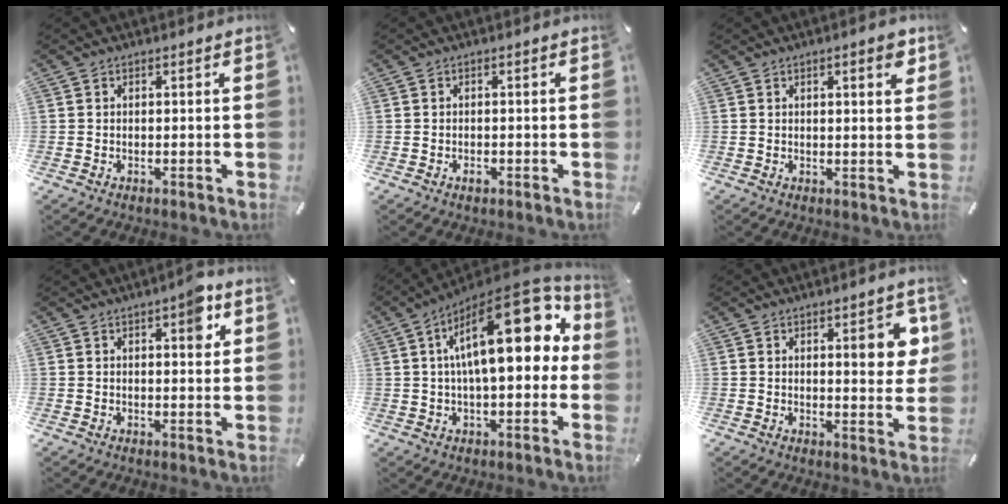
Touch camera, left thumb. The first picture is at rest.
{"total": 1.3, "force": [-0.7, 0.7, 0.8], "torque": [-0.017, 0.000, -0.013]}
{"total": 3.8, "force": [1.6, 1.1, 3.2], "torque": [-0.041, -0.004, 0.022]}
{"total": 6.2, "force": [2.6, 2.4, 5.1], "torque": [-0.051, -0.013, 0.032]}
{"total": 21.4, "force": [6.0, 8.9, 18.5], "torque": [-0.270, -0.032, 0.092]}
{"total": 8.3, "force": [2.7, 3.1, 7.2], "torque": [-0.085, -0.015, 0.036]}